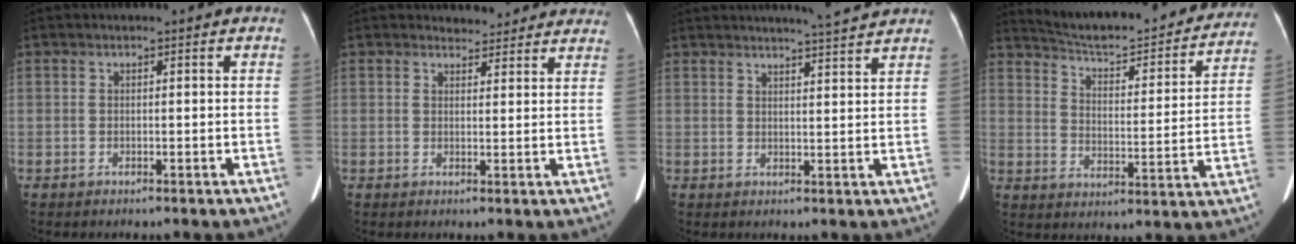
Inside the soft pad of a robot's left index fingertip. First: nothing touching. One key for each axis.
{"total": 7.1, "fx": 6.7, "fy": 2.2, "fz": 0.5, "tx": 0.019, "ty": 0.006, "tz": 0.059}
{"total": 6.7, "fx": 6.2, "fy": -0.5, "fz": 2.3, "tx": -0.042, "ty": -0.002, "tz": 0.077}
{"total": 25.4, "fx": 23.1, "fy": 4.5, "fz": 9.5, "tx": -0.142, "ty": -0.036, "tz": 0.300}